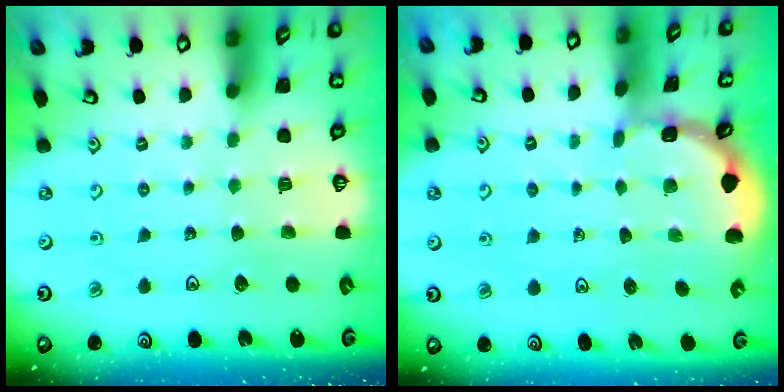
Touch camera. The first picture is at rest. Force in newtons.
{"total": 1.1, "press": 1.1, "slide": 0.2}